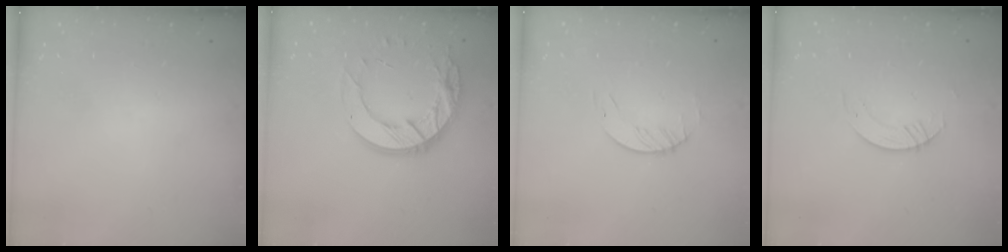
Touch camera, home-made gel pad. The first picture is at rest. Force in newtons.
{"total": 16.8, "press": 16.8, "slide": 1.2}
{"total": 1.6, "press": 1.6, "slide": 0.2}
{"total": 2.2, "press": 2.2, "slide": 0.2}